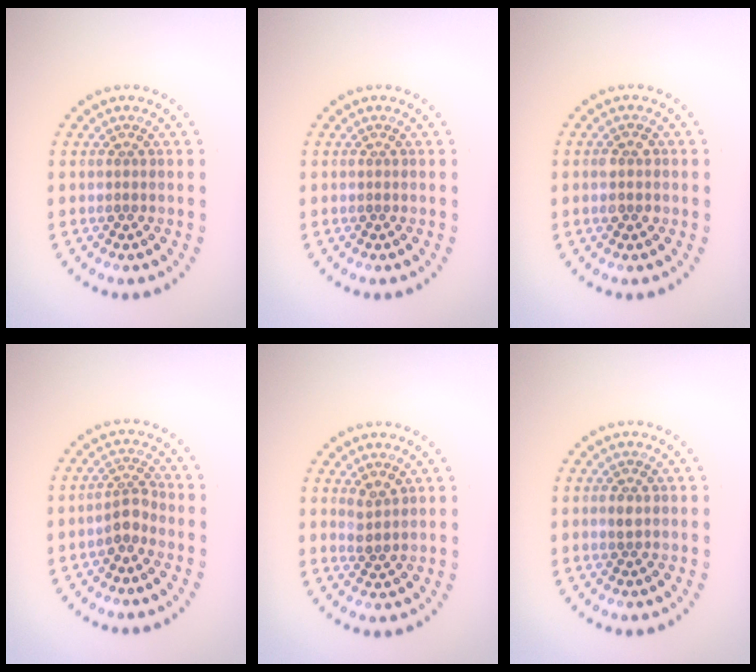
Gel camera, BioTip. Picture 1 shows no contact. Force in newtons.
{"total": 0.0}
{"total": 1.2, "press": 1.2, "slide": 0.2}
{"total": 2.1, "press": 1.6, "slide": 1.2}
{"total": 1.6, "press": 1.2, "slide": 1.1}
{"total": 0.9, "press": 0.9, "slide": 0.2}